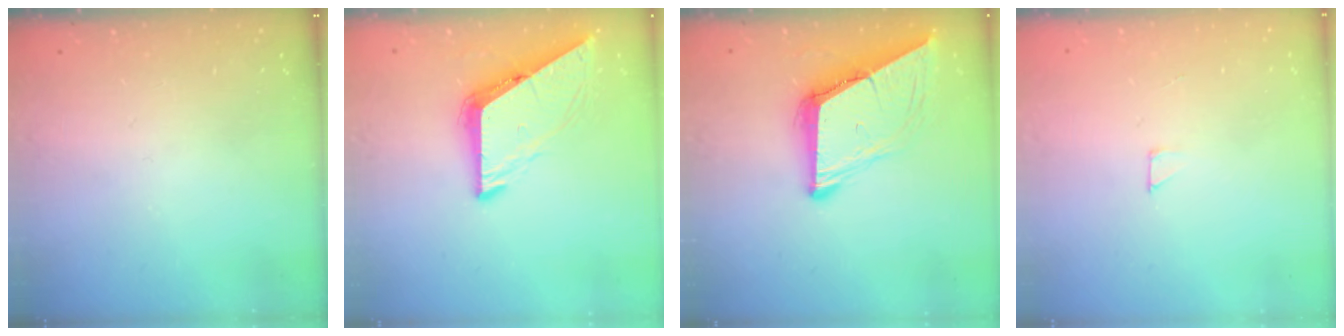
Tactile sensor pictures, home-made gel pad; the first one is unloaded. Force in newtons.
{"total": 7.9, "press": 7.9, "slide": 0.4}
{"total": 9.4, "press": 9.3, "slide": 1.1}
{"total": 2.0, "press": 2.0, "slide": 0.0}